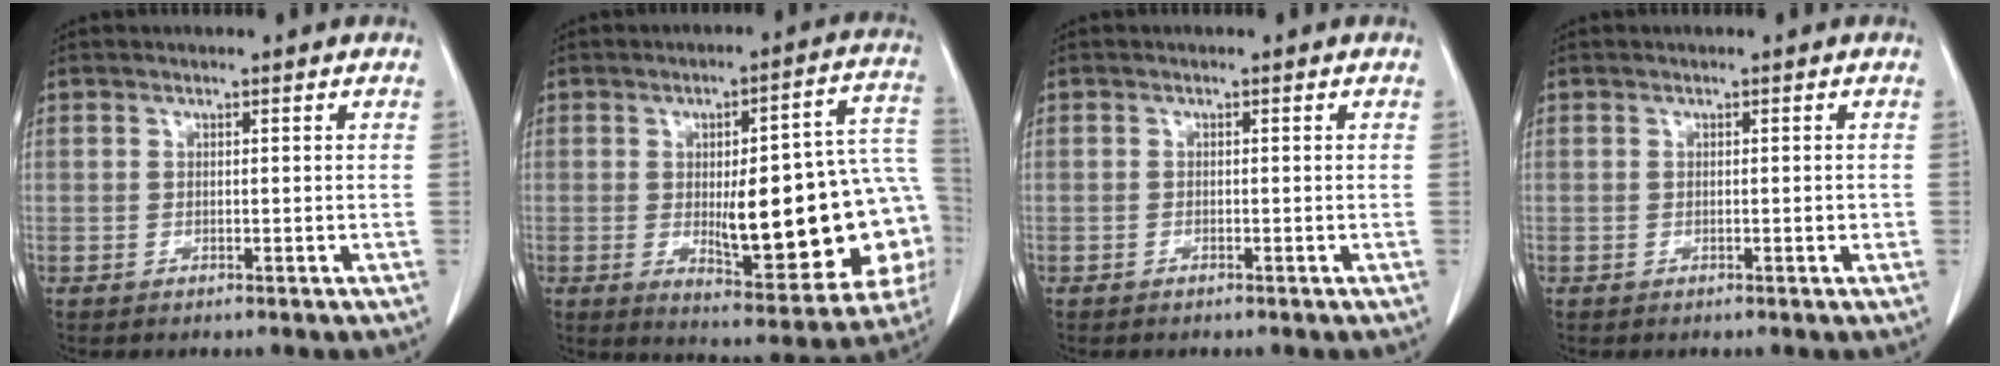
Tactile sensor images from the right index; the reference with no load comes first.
{"total": 23.5, "force": [-2.8, 6.2, 22.5], "torque": [-0.220, 0.026, -0.014]}
{"total": 0.0}
{"total": 0.7, "force": [-0.1, 0.2, 0.7], "torque": [-0.010, 0.000, 0.001]}